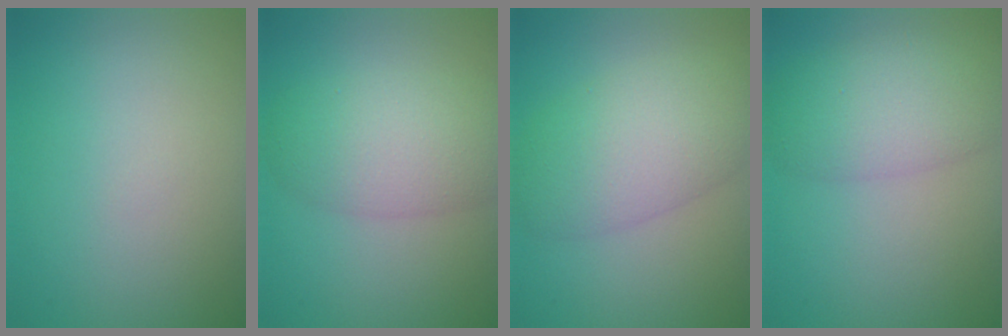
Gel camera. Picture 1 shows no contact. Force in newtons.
{"total": 5.6, "press": 5.6, "slide": 0.2}
{"total": 6.4, "press": 6.4, "slide": 0.3}
{"total": 5.4, "press": 5.4, "slide": 0.2}